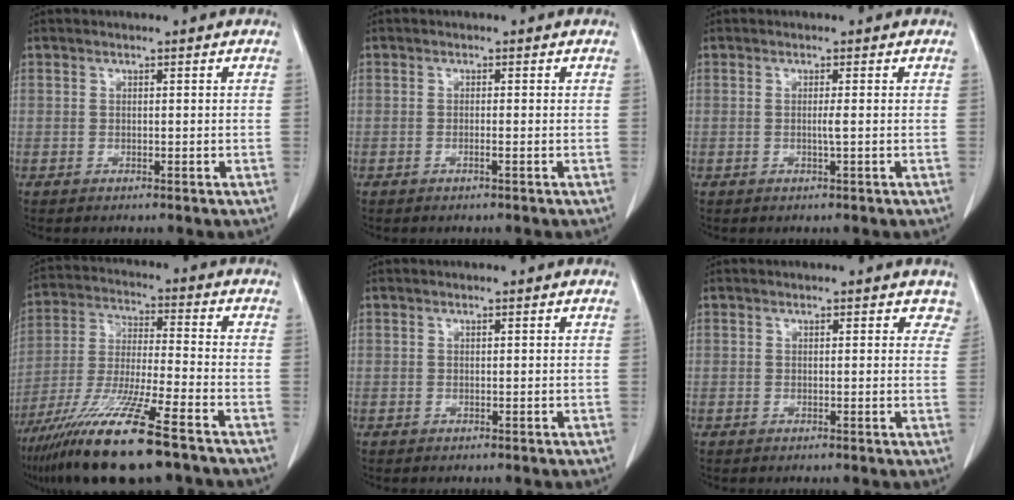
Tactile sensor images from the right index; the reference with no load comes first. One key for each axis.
{"total": 0.7, "fx": -0.4, "fy": -0.1, "fz": 0.6, "tx": -0.010, "ty": 0.002, "tz": -0.007}
{"total": 1.0, "fx": -0.2, "fy": -0.3, "fz": 1.0, "tx": -0.017, "ty": -0.001, "tz": -0.005}
{"total": 16.5, "fx": -11.0, "fy": 0.6, "fz": 12.2, "tx": -0.252, "ty": -0.051, "tz": -0.204}
{"total": 0.0}
{"total": 3.1, "fx": 2.6, "fy": 1.3, "fz": 1.1, "tx": 0.010, "ty": -0.002, "tz": 0.011}